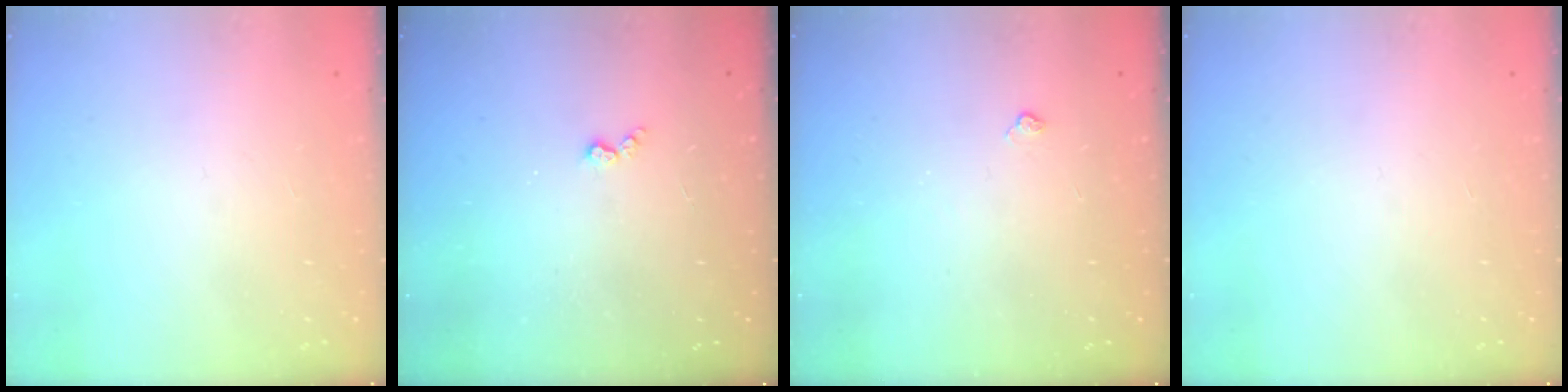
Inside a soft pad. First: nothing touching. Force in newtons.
{"total": 2.9, "press": 2.9, "slide": 0.5}
{"total": 2.7, "press": 2.7, "slide": 0.6}
{"total": 0.0}